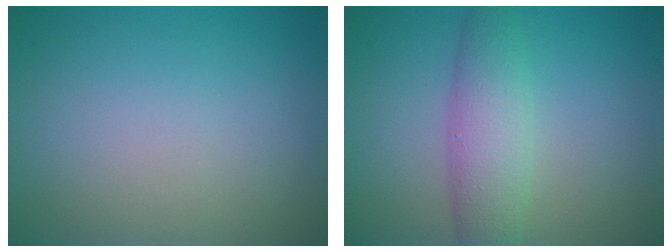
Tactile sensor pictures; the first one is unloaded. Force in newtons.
{"total": 4.2, "press": 4.2, "slide": 0.1}